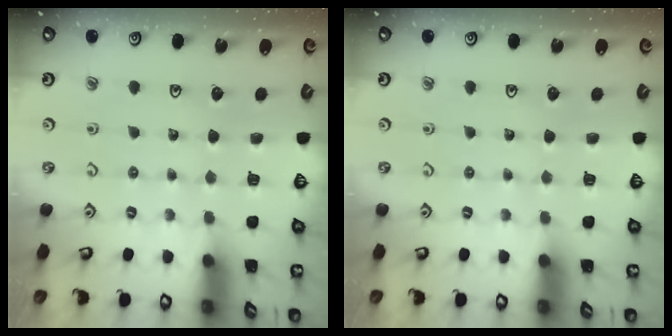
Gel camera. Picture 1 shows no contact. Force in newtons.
{"total": 0.0}